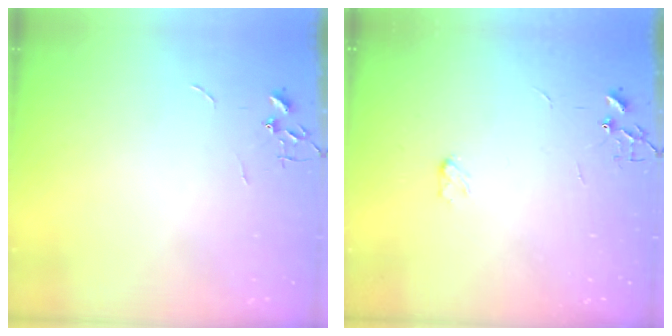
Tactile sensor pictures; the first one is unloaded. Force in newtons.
{"total": 2.9, "press": 2.9, "slide": 0.5}